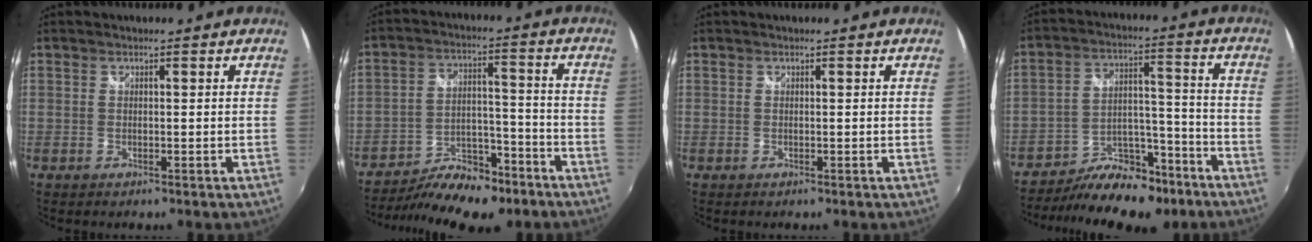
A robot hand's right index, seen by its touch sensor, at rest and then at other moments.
{"total": 14.9, "force": [-11.5, 6.3, 7.1], "torque": [-0.143, -0.001, -0.175]}
{"total": 0.0}
{"total": 16.0, "force": [-12.0, 7.7, 7.4], "torque": [-0.140, 0.018, -0.175]}